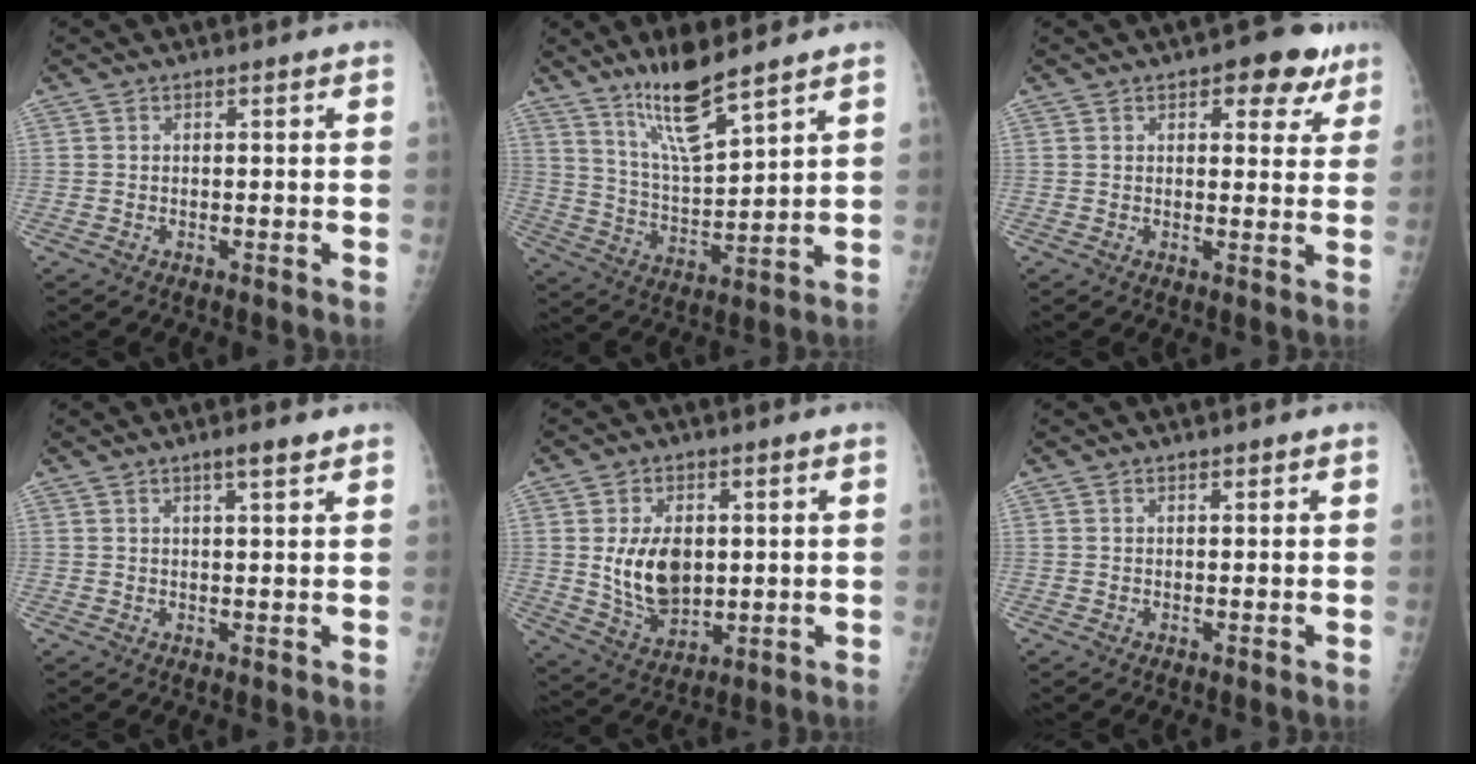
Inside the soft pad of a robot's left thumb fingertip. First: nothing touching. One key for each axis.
{"total": 11.4, "fx": 8.5, "fy": 1.7, "fz": 7.4, "tx": -0.134, "ty": -0.063, "tz": 0.170}
{"total": 7.5, "fx": 4.2, "fy": 3.9, "fz": 4.8, "tx": -0.019, "ty": -0.012, "tz": 0.044}
{"total": 2.8, "fx": 1.8, "fy": 0.4, "fz": 2.1, "tx": -0.031, "ty": -0.009, "tz": 0.028}
{"total": 10.5, "fx": 1.1, "fy": 6.9, "fz": 7.8, "tx": -0.111, "ty": -0.019, "tz": 0.035}
{"total": 0.0}